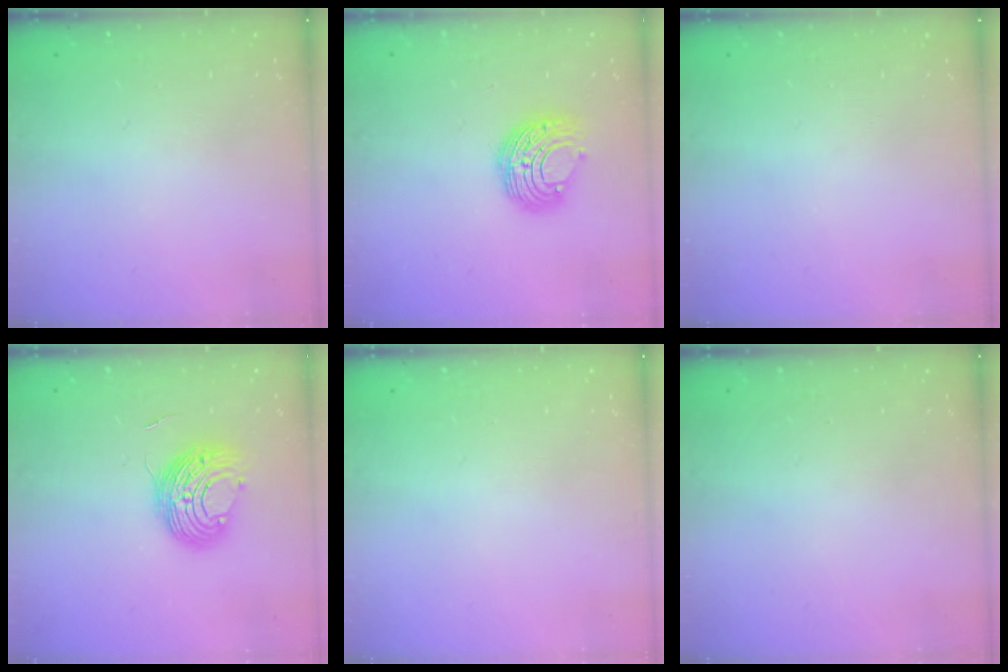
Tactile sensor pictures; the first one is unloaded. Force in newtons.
{"total": 9.1, "press": 9.1, "slide": 0.4}
{"total": 0.0}
{"total": 9.9, "press": 9.9, "slide": 0.9}
{"total": 0.0}
{"total": 0.0}